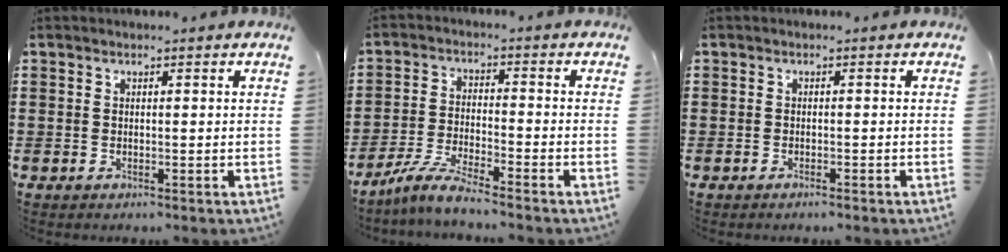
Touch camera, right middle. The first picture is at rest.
{"total": 5.4, "force": [-4.8, -0.2, 2.5], "torque": [-0.071, -0.018, -0.096]}
{"total": 0.7, "force": [-0.6, 0.0, 0.3], "torque": [-0.008, -0.003, -0.012]}